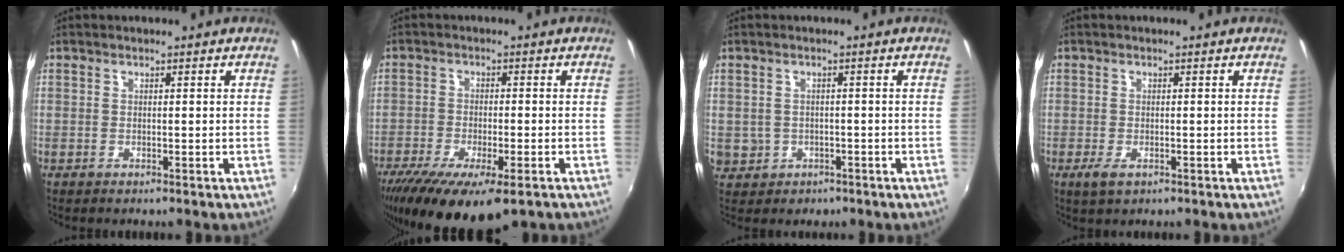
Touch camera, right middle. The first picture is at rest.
{"total": 15.6, "force": [-10.4, 4.2, 10.8], "torque": [-0.214, -0.063, -0.164]}
{"total": 5.0, "force": [-0.9, 4.7, 1.4], "torque": [-0.045, 0.000, 0.001]}
{"total": 2.2, "force": [-1.1, 0.7, 1.8], "torque": [-0.034, -0.010, -0.019]}